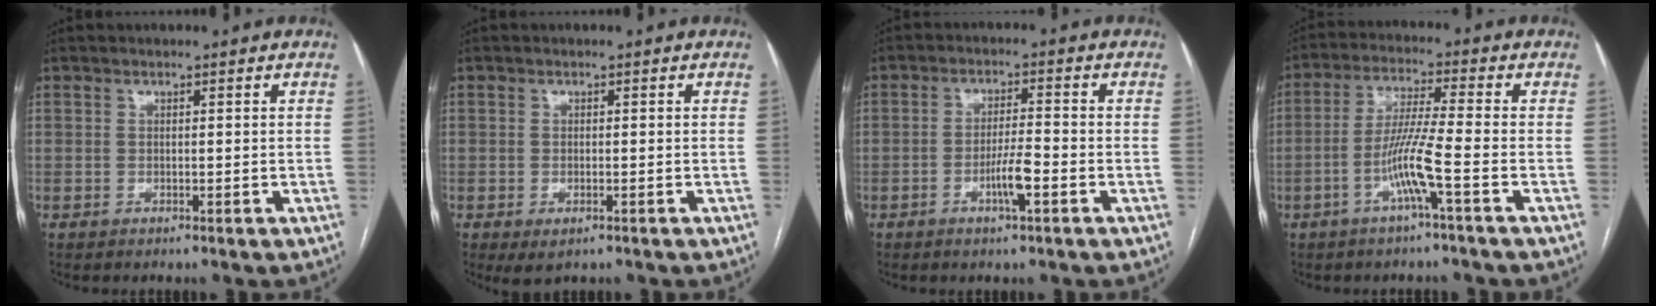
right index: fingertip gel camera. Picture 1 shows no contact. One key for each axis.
{"total": 2.6, "fx": -1.1, "fy": 1.2, "fz": 2.0, "tx": -0.037, "ty": -0.005, "tz": -0.007}
{"total": 8.0, "fx": -3.2, "fy": 0.6, "fz": 7.3, "tx": -0.139, "ty": -0.002, "tz": -0.056}
{"total": 7.6, "fx": -3.0, "fy": -0.9, "fz": 6.9, "tx": -0.139, "ty": 0.002, "tz": -0.059}